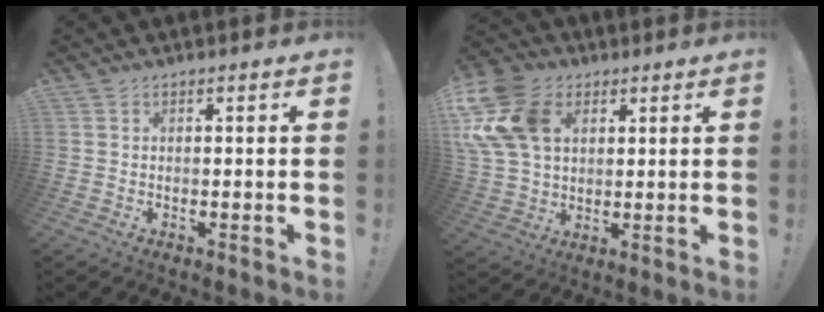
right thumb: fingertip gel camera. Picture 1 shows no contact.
{"total": 18.4, "force": [5.6, 13.1, 11.7], "torque": [-0.242, -0.011, 0.106]}